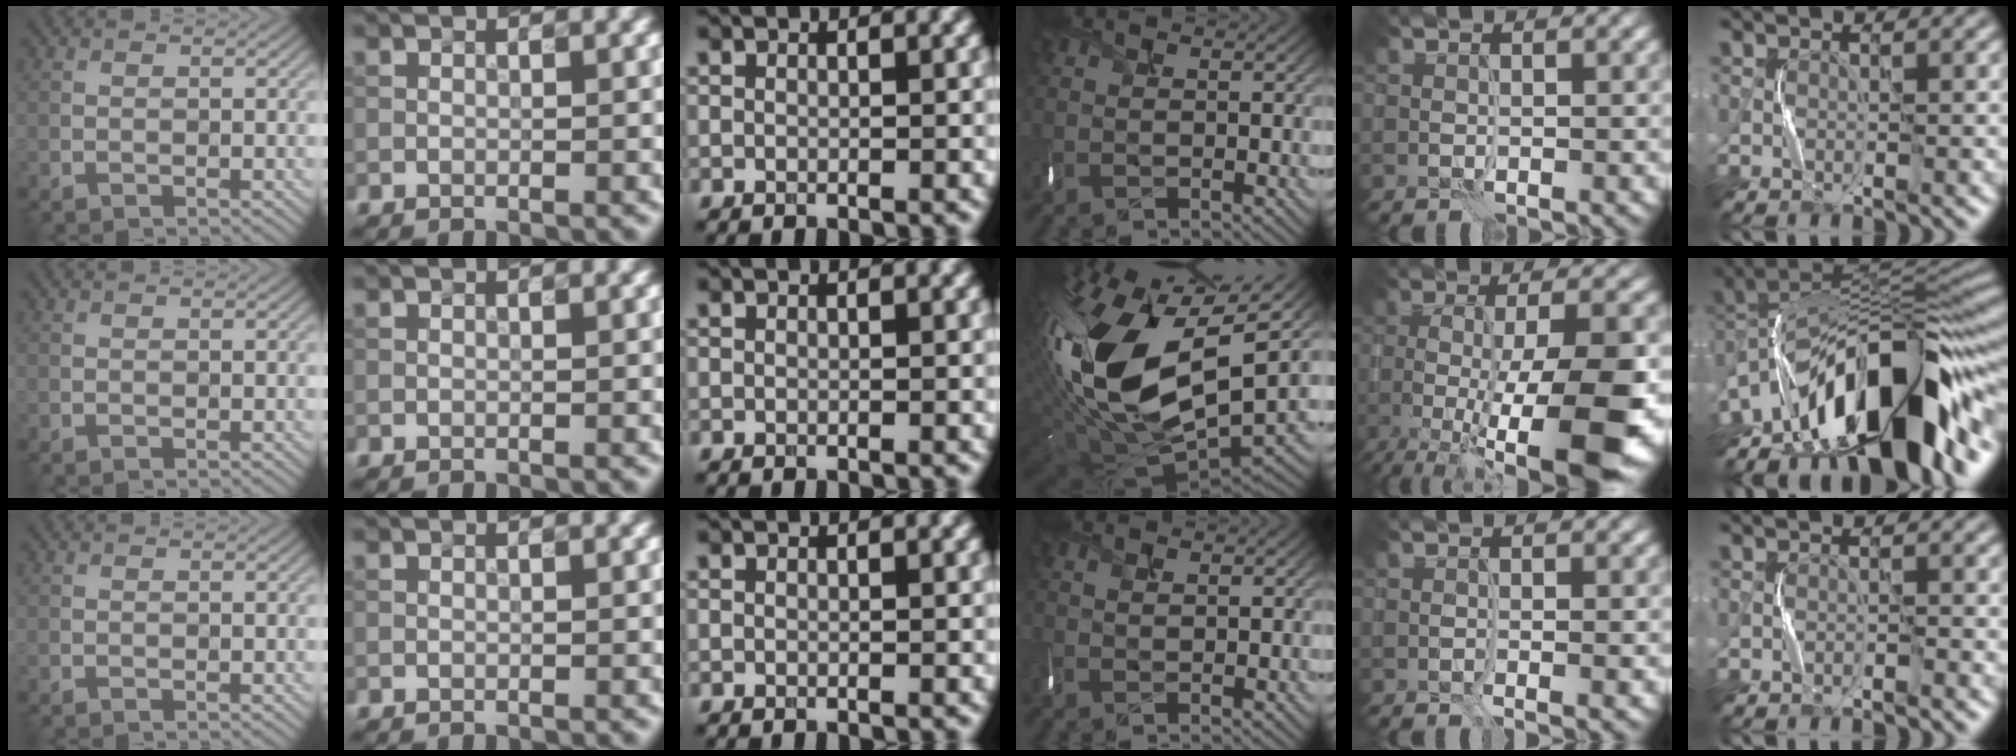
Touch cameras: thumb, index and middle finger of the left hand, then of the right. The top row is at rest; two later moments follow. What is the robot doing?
{"motion": "shake", "object": "box of matches"}